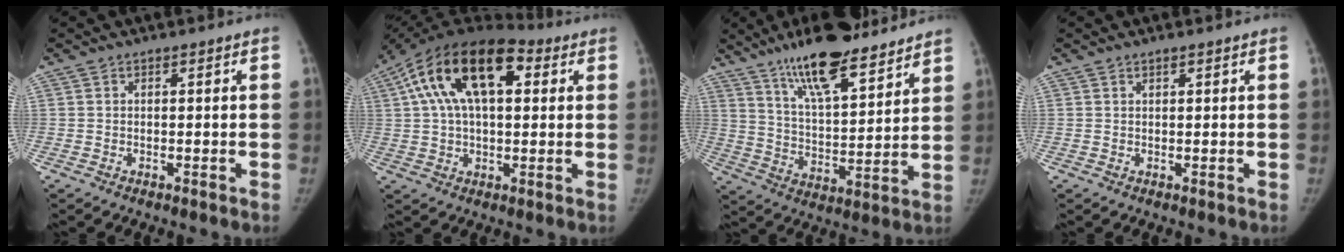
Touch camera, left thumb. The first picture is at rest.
{"total": 20.3, "force": [6.2, 10.6, 16.2], "torque": [-0.282, 0.033, 0.094]}
{"total": 18.6, "force": [13.7, 5.3, 11.5], "torque": [-0.158, -0.065, 0.230]}
{"total": 0.6, "force": [0.5, 0.2, 0.2], "torque": [0.001, -0.004, 0.009]}